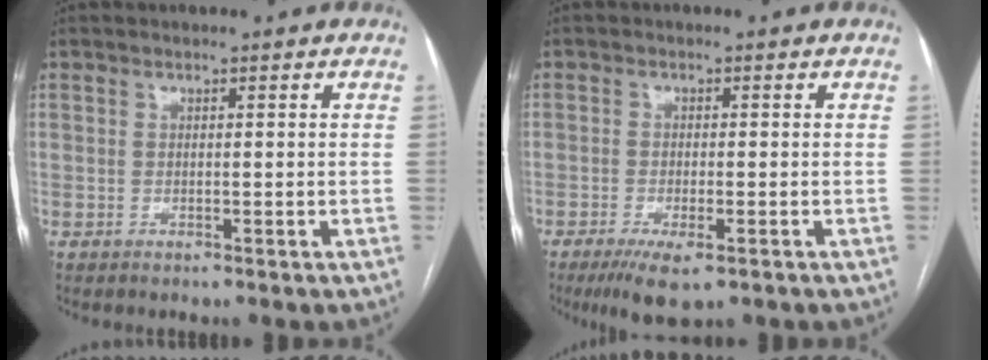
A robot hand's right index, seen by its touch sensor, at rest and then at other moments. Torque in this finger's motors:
{"motor_torque": [0.89, -0.44, 0.26, 0.07]}